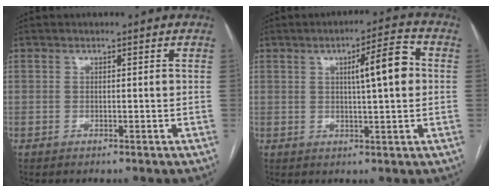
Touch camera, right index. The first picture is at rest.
{"total": 7.8, "force": [1.4, 0.9, 7.6], "torque": [-0.114, 0.015, 0.019]}